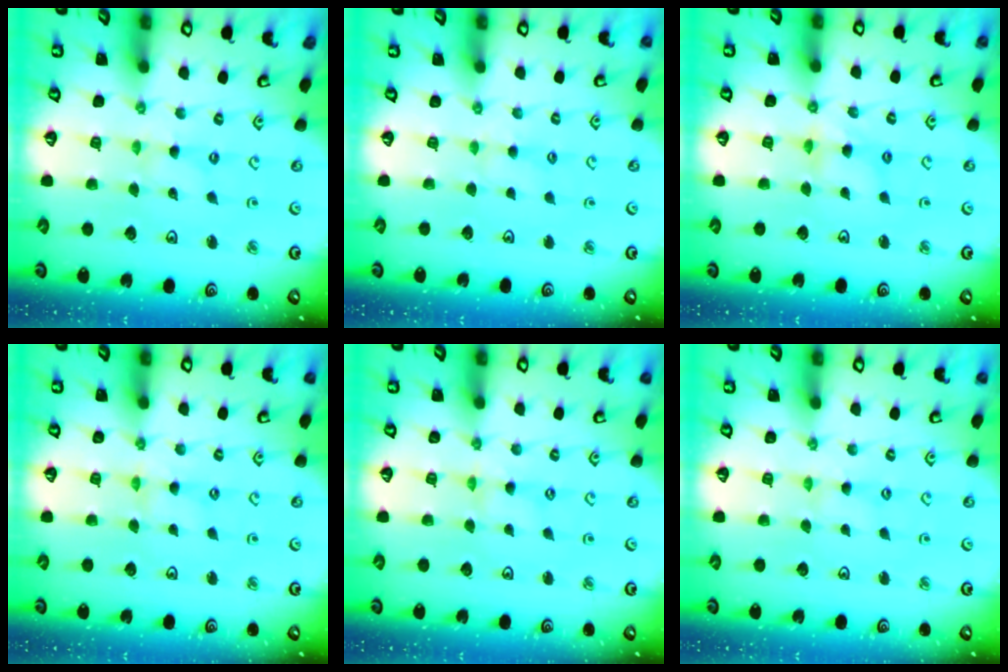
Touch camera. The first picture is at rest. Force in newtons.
{"total": 2.8, "press": 2.8, "slide": 0.5}
{"total": 5.0, "press": 5.0, "slide": 0.4}
{"total": 1.2, "press": 1.2, "slide": 0.3}
{"total": 0.0}
{"total": 1.3, "press": 1.2, "slide": 0.2}